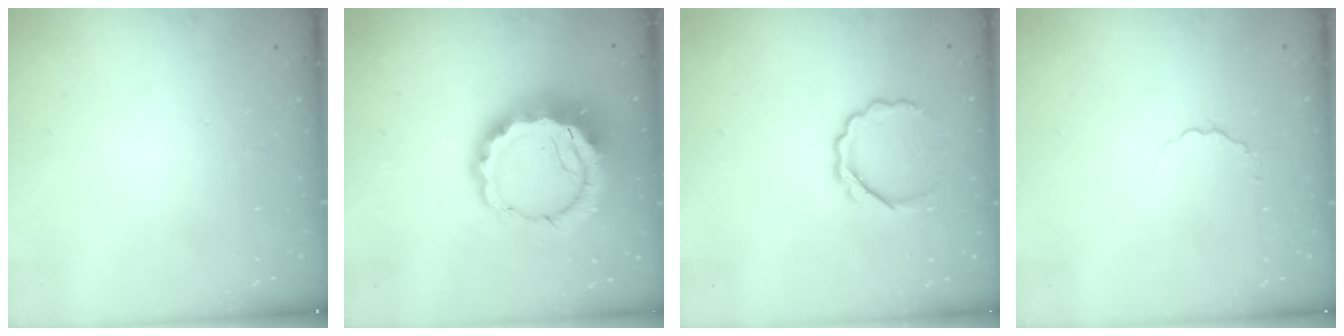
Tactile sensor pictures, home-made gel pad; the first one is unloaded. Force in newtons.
{"total": 14.2, "press": 13.9, "slide": 2.9}
{"total": 6.0, "press": 6.0, "slide": 0.4}
{"total": 1.9, "press": 1.7, "slide": 0.8}